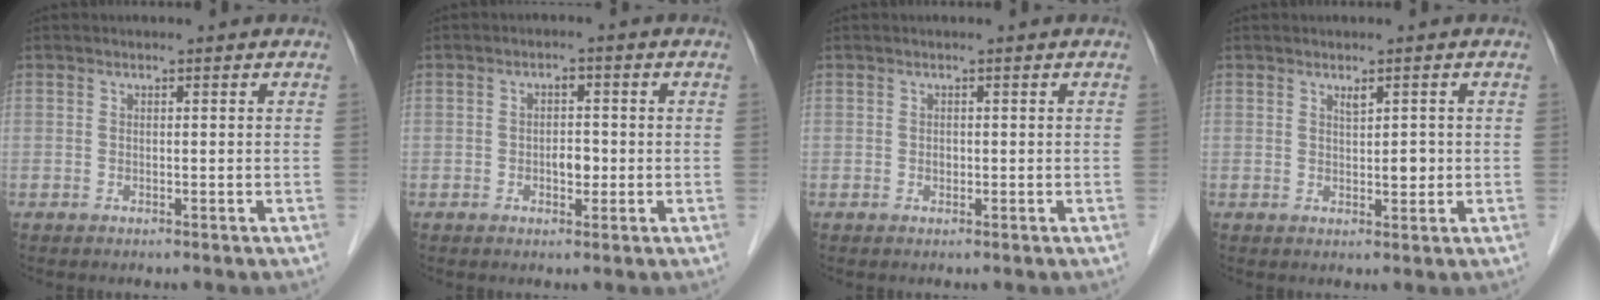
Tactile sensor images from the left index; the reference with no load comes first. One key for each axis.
{"total": 2.7, "fx": -0.6, "fy": 1.6, "fz": 2.1, "tx": -0.029, "ty": 0.005, "tz": -0.007}
{"total": 0.5, "fx": 0.0, "fy": 0.4, "fz": 0.3, "tx": -0.004, "ty": 0.002, "tz": -0.001}
{"total": 2.2, "fx": 0.5, "fy": 0.9, "fz": 1.9, "tx": -0.032, "ty": -0.001, "tz": 0.011}